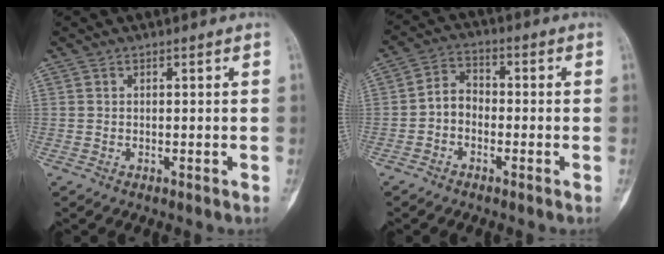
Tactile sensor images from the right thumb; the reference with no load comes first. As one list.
[{"total": 5.0, "force": [-1.5, 3.8, 2.9], "torque": [-0.035, 0.023, -0.040]}]